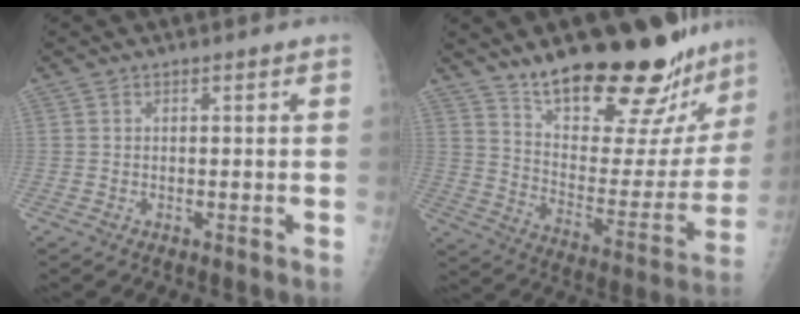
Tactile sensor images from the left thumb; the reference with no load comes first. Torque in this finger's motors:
{"motor_torque": [0.47, 0.47, 1.40, -1.36, 0.27]}